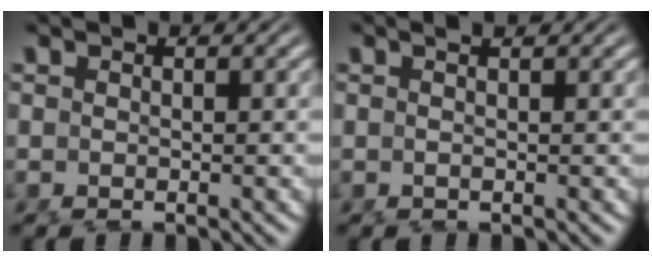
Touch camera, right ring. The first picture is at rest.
{"total": 1.2, "force": [0.4, -0.4, 1.1], "torque": [-0.010, 0.010, 0.001]}